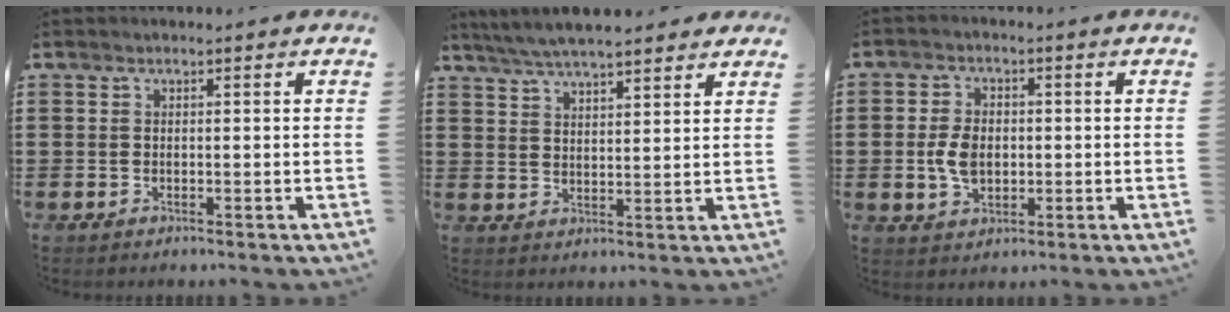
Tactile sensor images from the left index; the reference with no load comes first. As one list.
[{"total": 5.1, "force": [4.7, 0.5, 2.0], "torque": [-0.052, -0.012, 0.084]}, {"total": 5.0, "force": [-0.3, 3.2, 3.8], "torque": [-0.090, 0.004, -0.009]}]